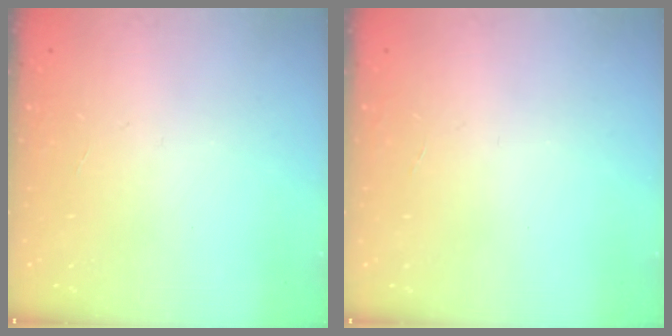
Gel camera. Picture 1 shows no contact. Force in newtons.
{"total": 0.0}